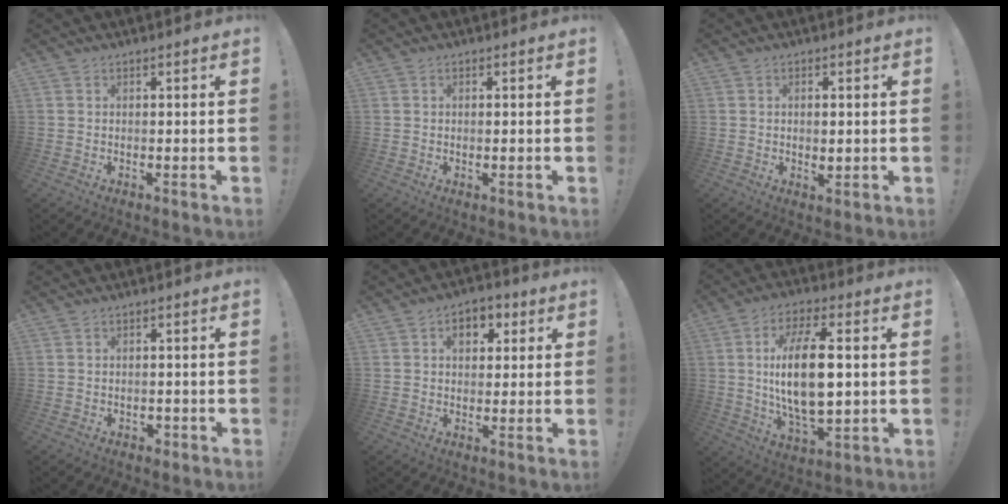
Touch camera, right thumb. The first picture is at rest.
{"total": 0.8, "force": [0.2, 0.3, 0.7], "torque": [0.002, -0.006, 0.001]}
{"total": 1.8, "force": [0.2, 1.0, 1.4], "torque": [-0.013, -0.001, 0.001]}
{"total": 1.6, "force": [-0.8, 1.3, 0.6], "torque": [-0.006, 0.002, -0.014]}
{"total": 6.8, "force": [2.3, 4.9, 4.1], "torque": [-0.041, -0.002, 0.037]}
{"total": 18.3, "force": [1.5, 7.9, 16.4], "torque": [-0.309, -0.011, 0.012]}